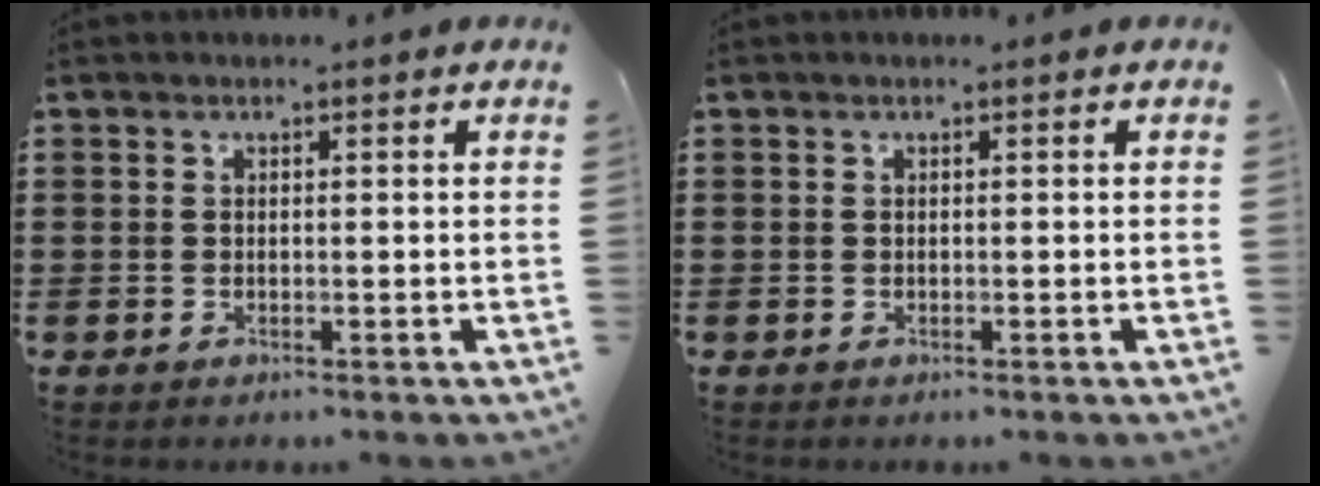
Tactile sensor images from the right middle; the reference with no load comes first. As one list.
[{"total": 0.0}]